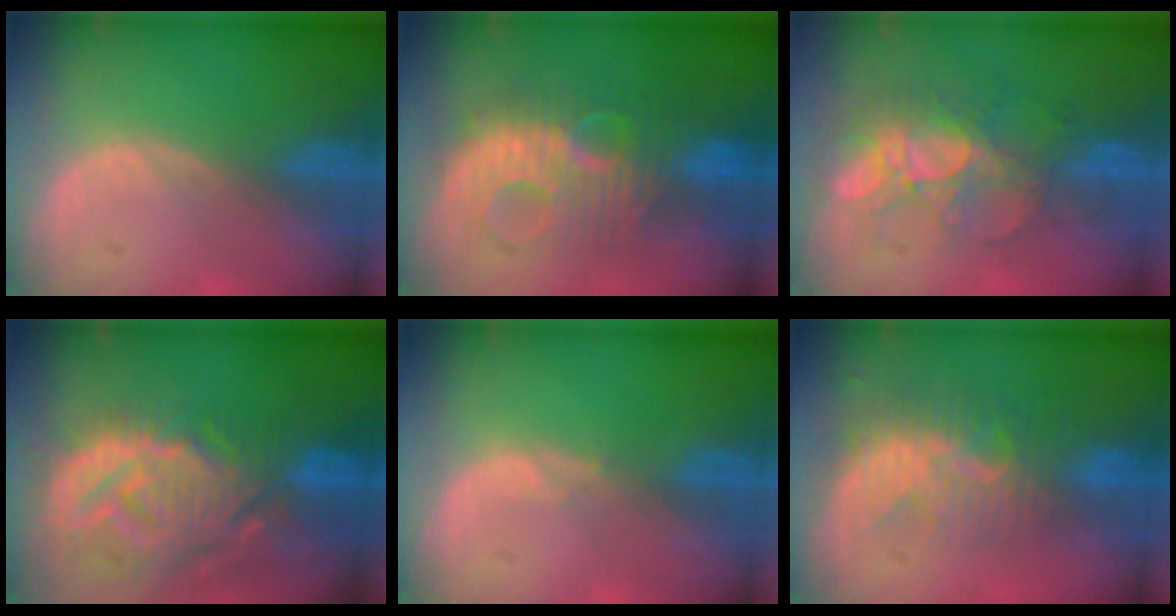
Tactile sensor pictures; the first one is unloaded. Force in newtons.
{"total": 9.6, "press": 9.6, "slide": 0.1}
{"total": 8.3, "press": 8.0, "slide": 2.5}
{"total": 14.4, "press": 12.4, "slide": 7.3}
{"total": 0.5, "press": 0.5, "slide": 0.2}
{"total": 8.7, "press": 7.6, "slide": 4.2}